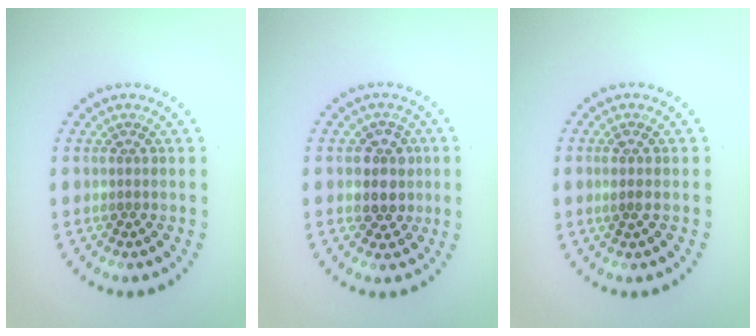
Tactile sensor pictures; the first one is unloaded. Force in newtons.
{"total": 2.8, "press": 2.6, "slide": 1.1}
{"total": 0.7, "press": 0.5, "slide": 0.5}